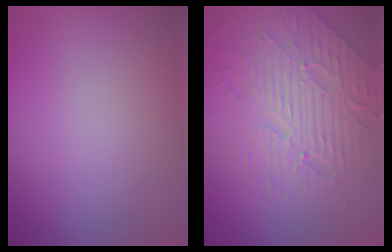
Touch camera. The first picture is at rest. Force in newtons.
{"total": 4.4, "press": 4.3, "slide": 0.8}